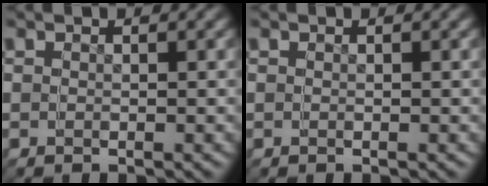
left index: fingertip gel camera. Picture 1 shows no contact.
{"total": 0.0}